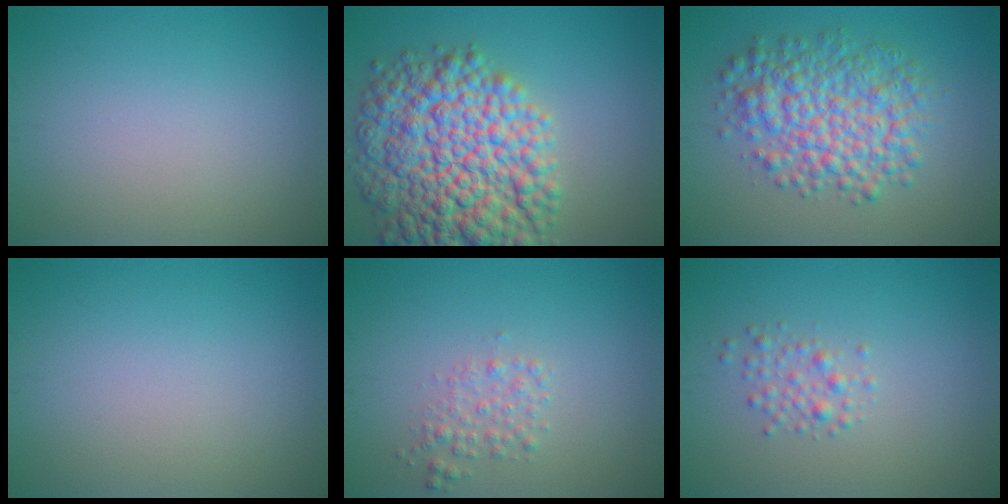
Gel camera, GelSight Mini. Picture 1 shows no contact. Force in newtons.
{"total": 12.5, "press": 12.5, "slide": 0.3}
{"total": 6.8, "press": 6.8, "slide": 0.0}
{"total": 0.0}
{"total": 1.7, "press": 1.7, "slide": 0.1}
{"total": 1.6, "press": 1.6, "slide": 0.1}